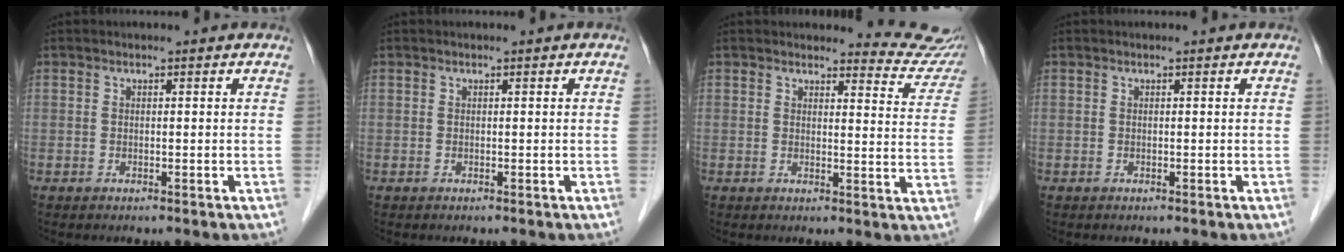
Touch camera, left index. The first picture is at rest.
{"total": 0.0}
{"total": 8.3, "force": [8.2, 0.9, -0.2], "torque": [0.020, -0.064, 0.066]}
{"total": 0.0}